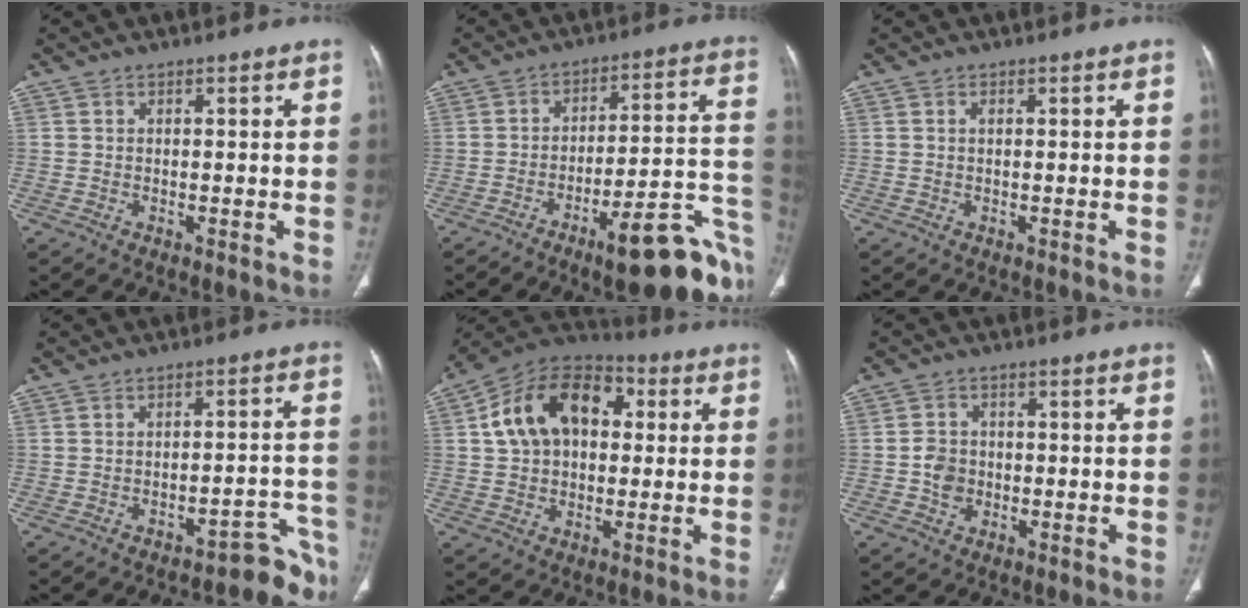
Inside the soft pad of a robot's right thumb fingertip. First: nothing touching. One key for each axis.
{"total": 21.2, "fx": -9.9, "fy": 5.2, "fz": 18.0, "tx": -0.155, "ty": 0.071, "tz": -0.131}
{"total": 0.7, "fx": 0.1, "fy": 0.4, "fz": 0.5, "tx": -0.012, "ty": 0.002, "tz": 0.002}
{"total": 7.7, "fx": -7.0, "fy": 2.6, "fz": 2.1, "tx": 0.016, "ty": 0.086, "tz": -0.088}
{"total": 17.2, "fx": 3.4, "fy": 11.8, "fz": 12.0, "tx": -0.176, "ty": 0.026, "tz": 0.048}
{"total": 4.4, "fx": -0.7, "fy": 3.8, "fz": 2.2, "tx": -0.026, "ty": 0.008, "tz": -0.015}